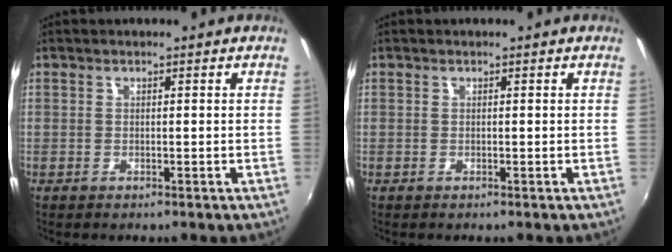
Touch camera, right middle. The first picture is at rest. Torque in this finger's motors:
{"motor_torque": [0.00, 0.00, 0.00, 0.00]}